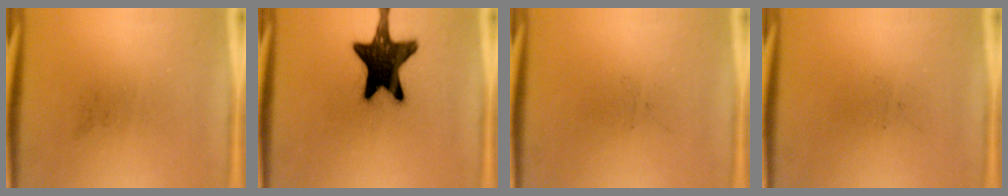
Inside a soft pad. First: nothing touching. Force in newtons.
{"total": 18.1}
{"total": 0.0}
{"total": 0.0}